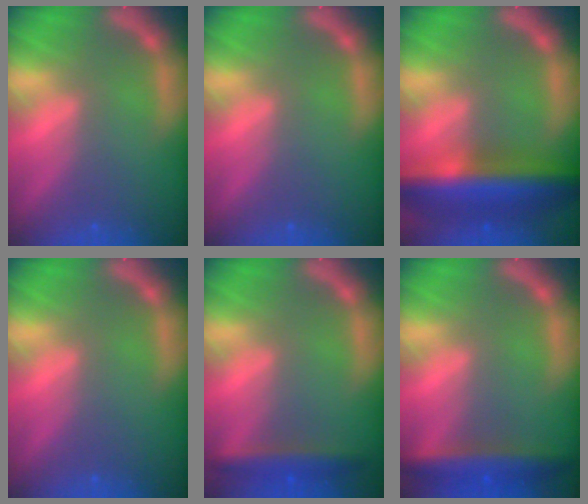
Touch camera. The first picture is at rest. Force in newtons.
{"total": 0.0}
{"total": 10.0}
{"total": 0.0}
{"total": 3.4}
{"total": 5.0}